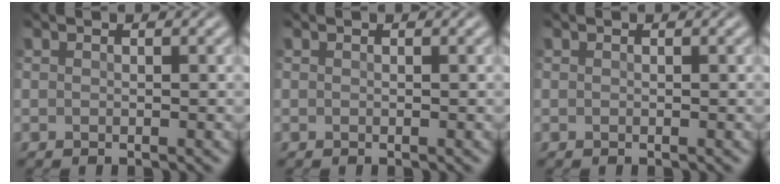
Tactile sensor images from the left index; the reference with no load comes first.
{"total": 0.0}
{"total": 0.0}